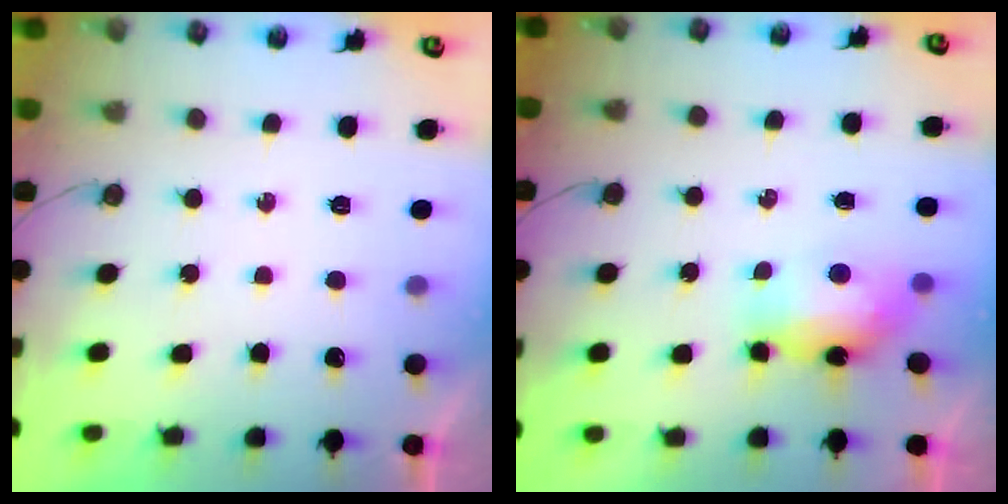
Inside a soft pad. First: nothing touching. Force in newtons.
{"total": 12.4, "press": 9.1, "slide": 8.5}